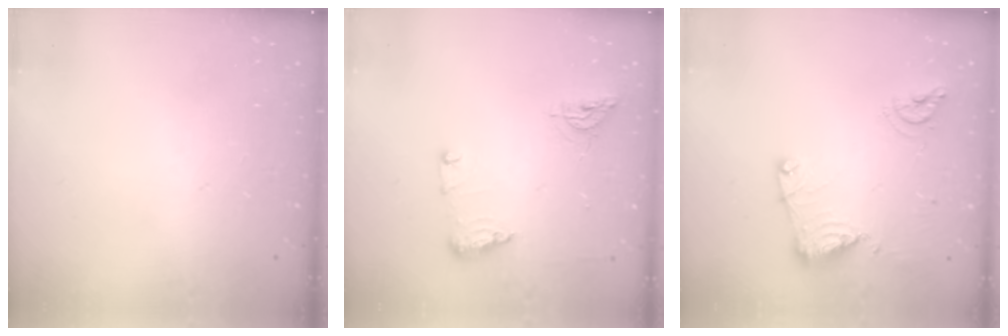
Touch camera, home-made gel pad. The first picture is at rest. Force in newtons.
{"total": 8.6, "press": 8.4, "slide": 1.4}
{"total": 11.9, "press": 11.9, "slide": 1.3}